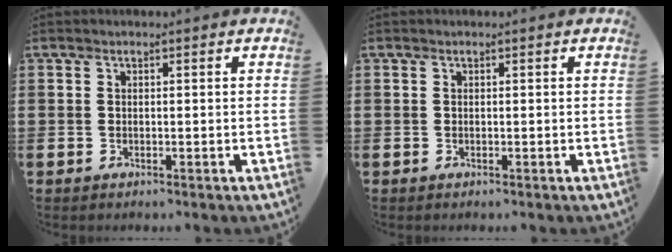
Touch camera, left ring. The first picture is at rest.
{"total": 0.0}